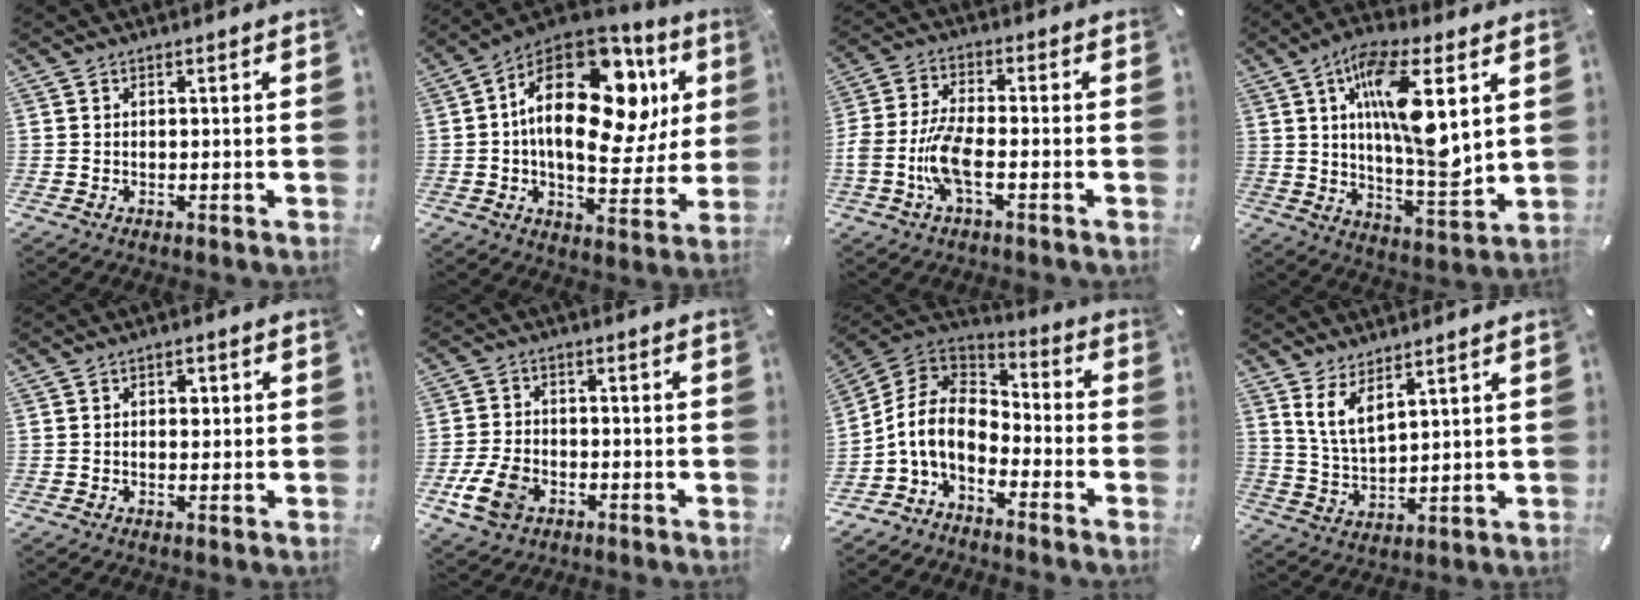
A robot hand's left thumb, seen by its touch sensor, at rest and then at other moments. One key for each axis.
{"total": 27.1, "fx": 7.1, "fy": 14.7, "fz": 21.7, "tx": -0.347, "ty": -0.036, "tz": 0.122}
{"total": 9.2, "fx": -3.2, "fy": 3.5, "fz": 7.8, "tx": -0.179, "ty": -0.008, "tz": -0.062}
{"total": 17.1, "fx": 4.8, "fy": 5.4, "fz": 15.5, "tx": -0.281, "ty": -0.020, "tz": 0.071}
{"total": 2.3, "fx": 0.3, "fy": 1.6, "fz": 1.7, "tx": -0.011, "ty": -0.002, "tz": -0.003}
{"total": 8.2, "fx": -3.3, "fy": 5.9, "fz": 4.6, "tx": -0.102, "ty": 0.007, "tz": -0.062}
{"total": 10.8, "fx": -4.9, "fy": 7.0, "fz": 6.5, "tx": -0.160, "ty": 0.016, "tz": -0.100}
{"total": 7.1, "fx": 5.2, "fy": 2.6, "fz": 4.2, "tx": -0.105, "ty": -0.021, "tz": 0.095}